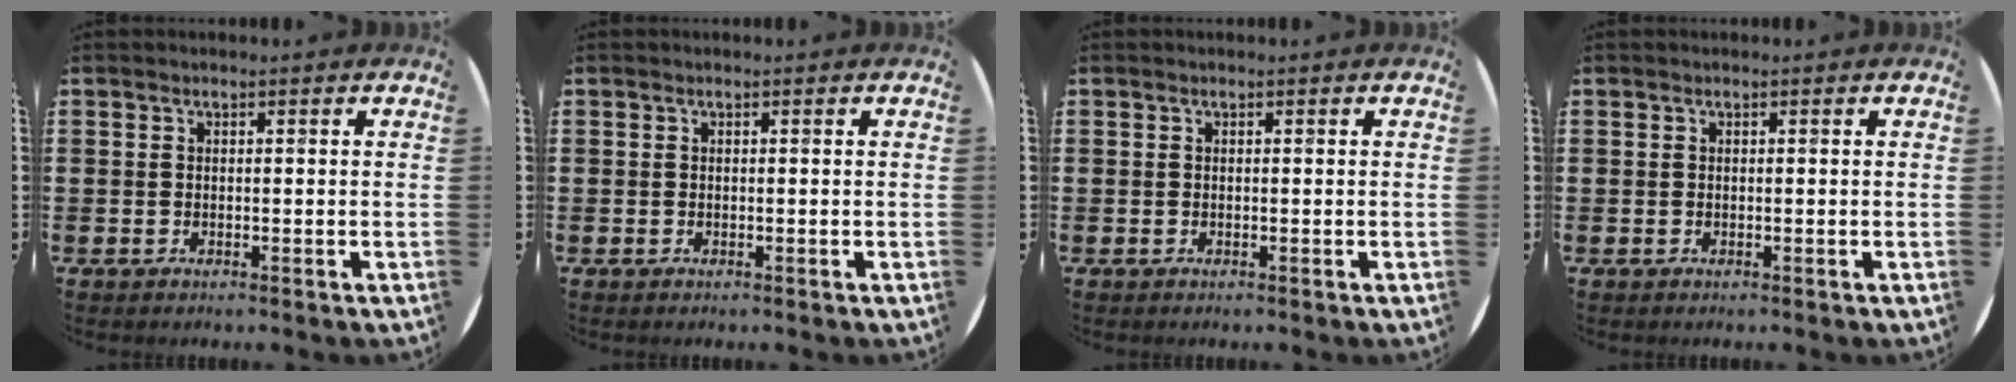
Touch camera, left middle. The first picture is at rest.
{"total": 0.0}
{"total": 0.0}
{"total": 0.0}